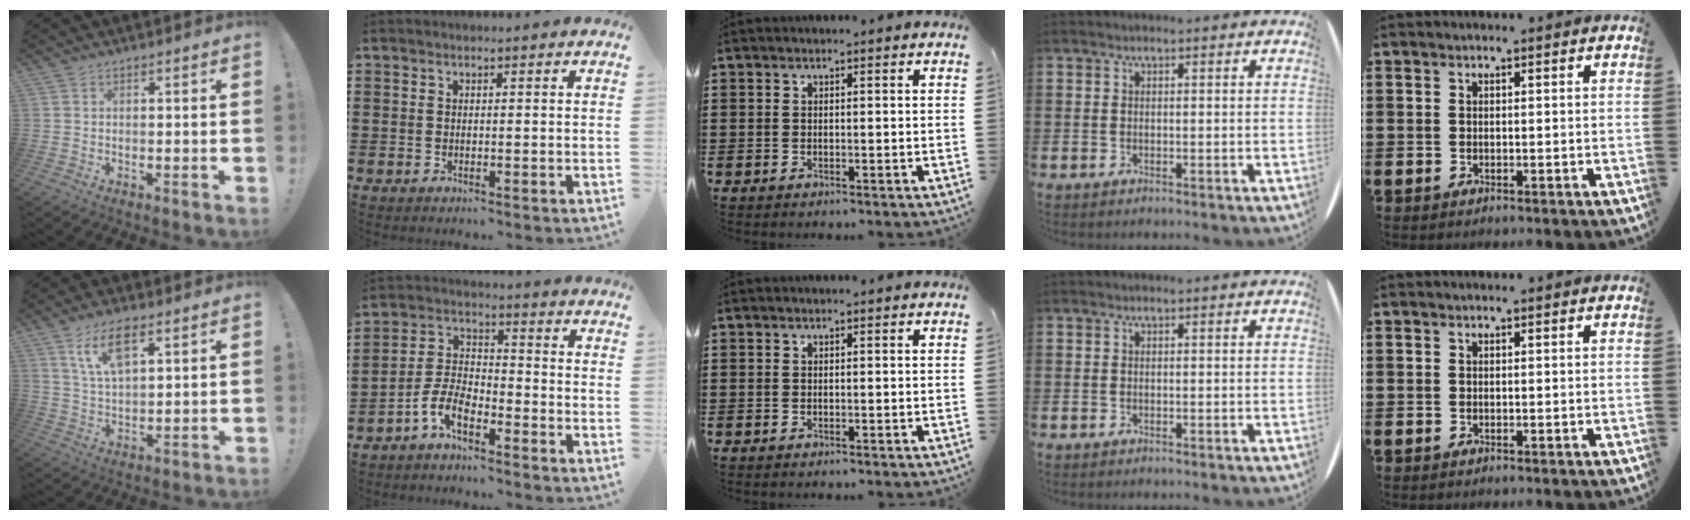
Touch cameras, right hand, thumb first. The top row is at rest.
{"thumb": {"total": 9.5, "force": [5.1, 3.9, 7.0], "torque": [-0.129, -0.007, 0.091]}, "index": {"total": 6.1, "force": [-4.2, 2.2, 3.8], "torque": [-0.102, 0.001, -0.089]}}